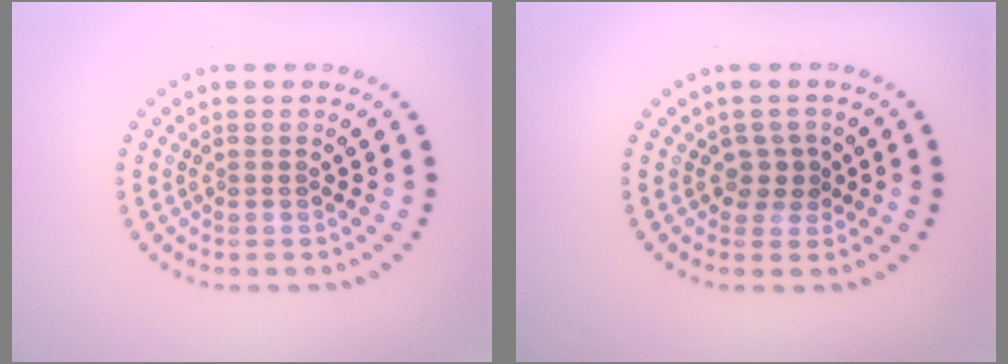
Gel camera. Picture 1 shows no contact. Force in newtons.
{"total": 1.7, "press": 1.4, "slide": 1.0}